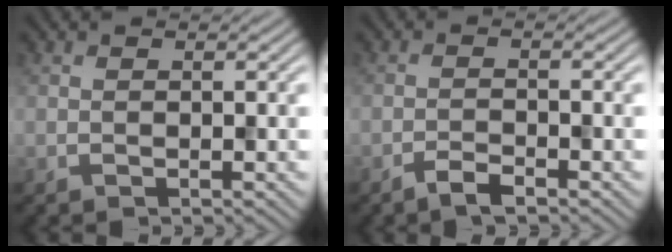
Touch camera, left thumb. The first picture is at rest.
{"total": 2.1, "force": [-1.7, 0.4, 1.2], "torque": [-0.024, 0.002, -0.036]}